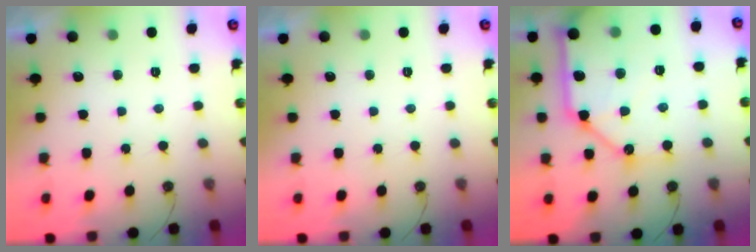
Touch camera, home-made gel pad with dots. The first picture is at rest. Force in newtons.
{"total": 0.7, "press": 0.4, "slide": 0.7}
{"total": 21.5, "press": 21.3, "slide": 2.8}